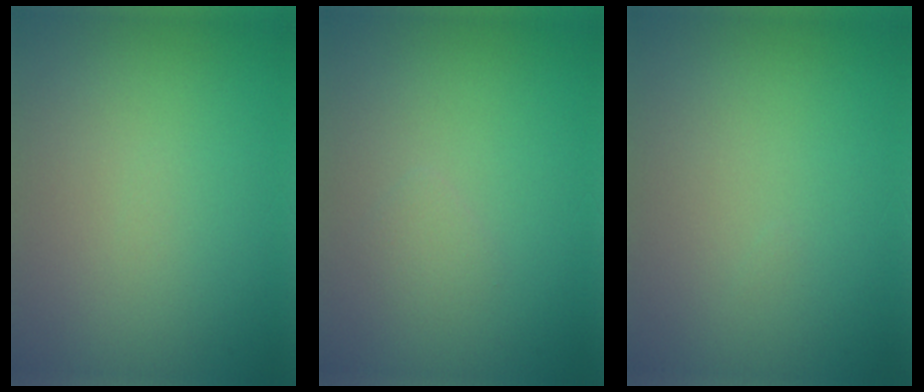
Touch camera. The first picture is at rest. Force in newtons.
{"total": 0.8, "press": 0.8, "slide": 0.0}
{"total": 0.0}